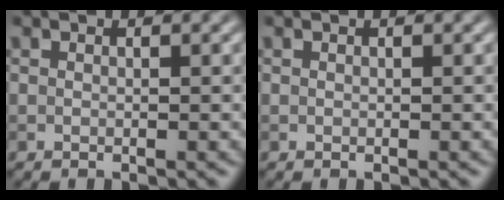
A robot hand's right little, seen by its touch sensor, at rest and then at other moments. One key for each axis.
{"total": 0.0}